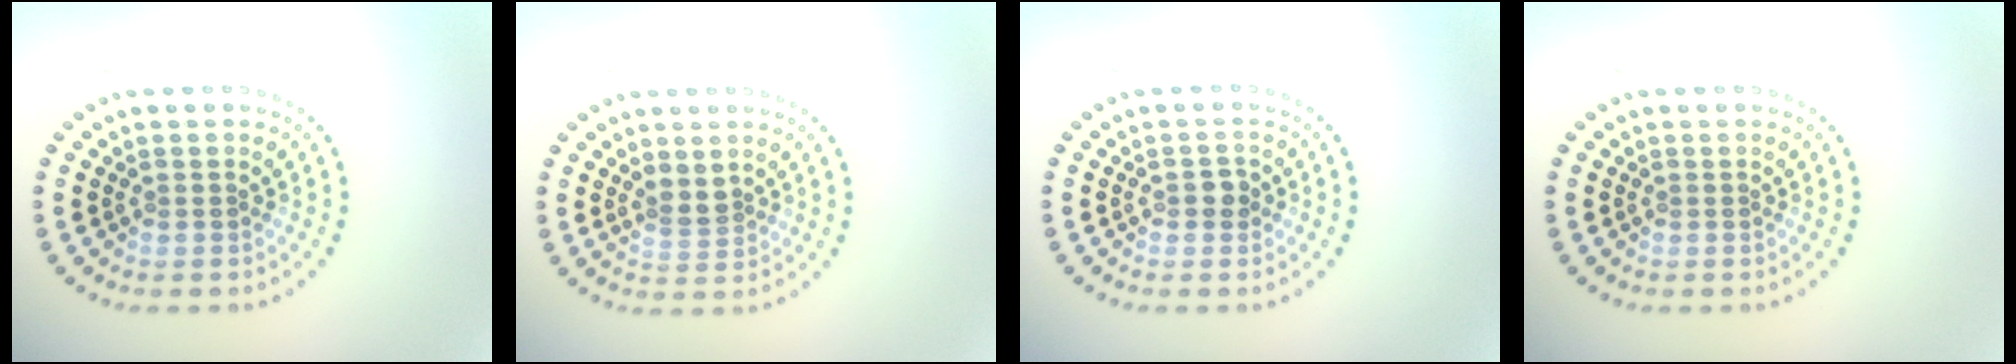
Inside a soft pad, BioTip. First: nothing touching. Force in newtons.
{"total": 1.8, "press": 1.3, "slide": 1.2}
{"total": 1.2, "press": 1.2, "slide": 0.1}
{"total": 0.0}